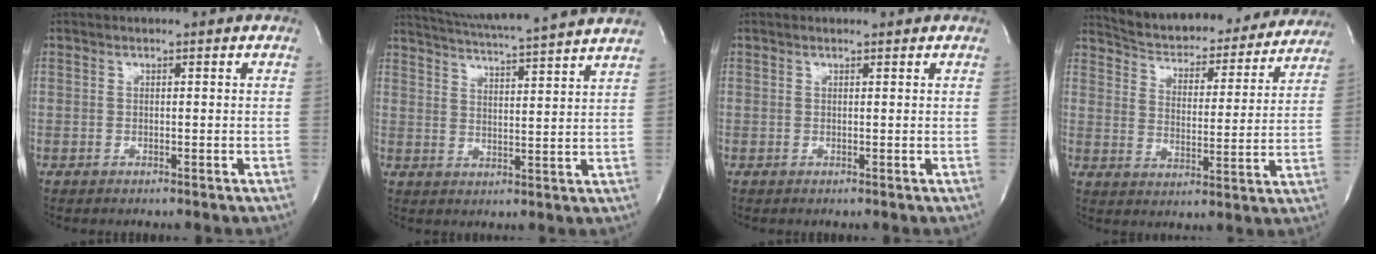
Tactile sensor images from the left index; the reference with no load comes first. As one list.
[{"total": 18.1, "force": [16.6, -1.4, 7.1], "torque": [-0.131, -0.019, 0.224]}, {"total": 0.7, "force": [0.7, 0.2, 0.0], "torque": [-0.010, 0.005, 0.011]}, {"total": 22.2, "force": [20.6, 5.9, 5.7], "torque": [-0.088, -0.014, 0.273]}]